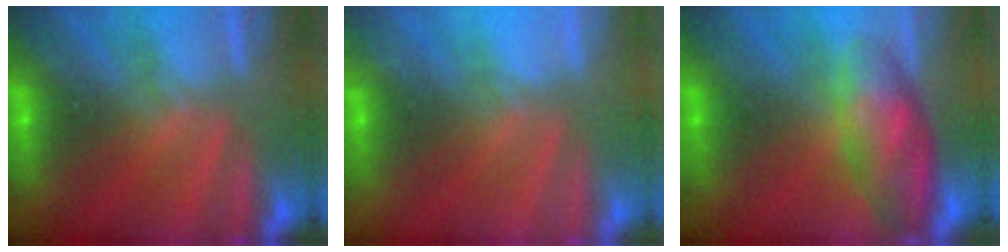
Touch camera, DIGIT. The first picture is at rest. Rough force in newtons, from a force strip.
{"total": 2.2}
{"total": 4.8}